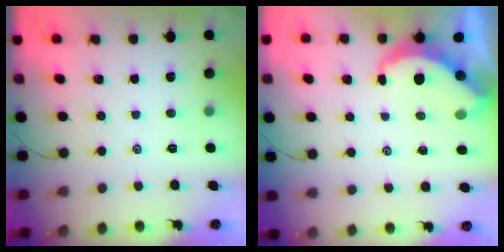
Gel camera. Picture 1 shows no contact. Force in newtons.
{"total": 5.8, "press": 5.8, "slide": 0.4}